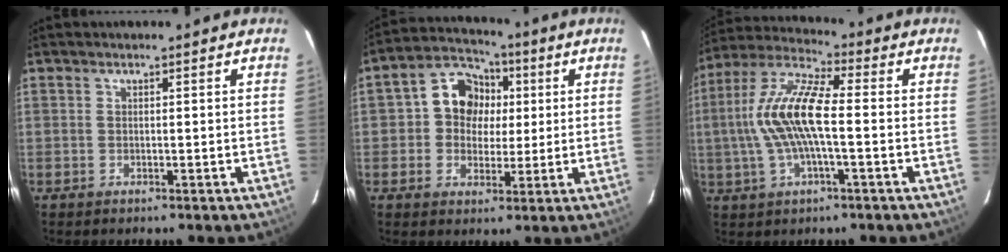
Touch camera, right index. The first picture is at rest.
{"total": 8.4, "force": [0.8, 7.7, 3.2], "torque": [-0.065, 0.028, 0.007]}
{"total": 14.0, "force": [-0.8, 3.8, 13.5], "torque": [-0.273, 0.011, -0.020]}